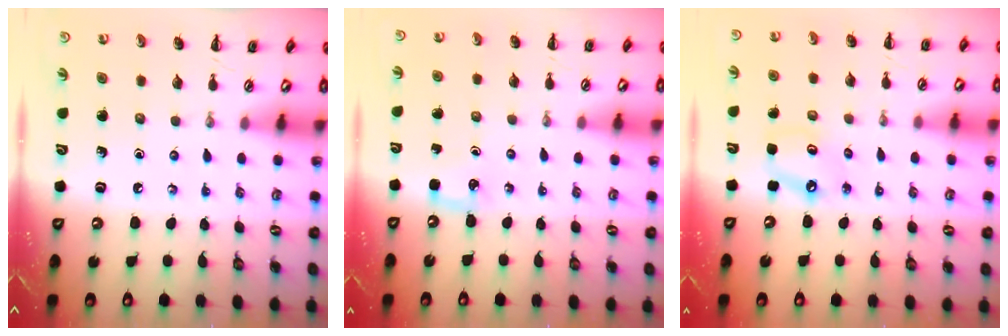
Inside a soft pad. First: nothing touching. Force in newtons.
{"total": 3.6, "press": 3.4, "slide": 1.3}
{"total": 5.3, "press": 5.3, "slide": 0.9}